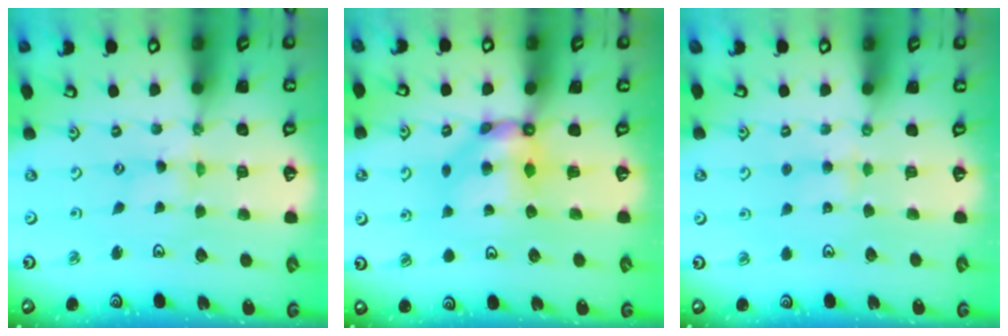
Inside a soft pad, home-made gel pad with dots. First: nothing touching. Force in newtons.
{"total": 7.5, "press": 7.5, "slide": 0.5}
{"total": 3.7, "press": 3.7, "slide": 0.4}